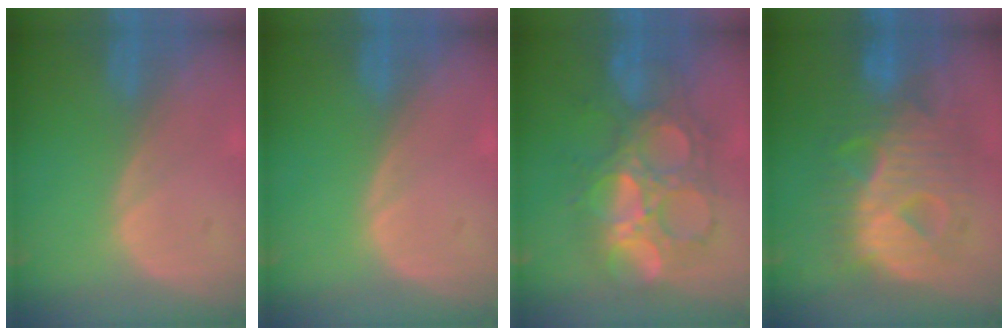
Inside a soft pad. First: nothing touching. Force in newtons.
{"total": 0.0}
{"total": 10.3, "press": 10.2, "slide": 0.6}
{"total": 12.1, "press": 12.0, "slide": 1.3}